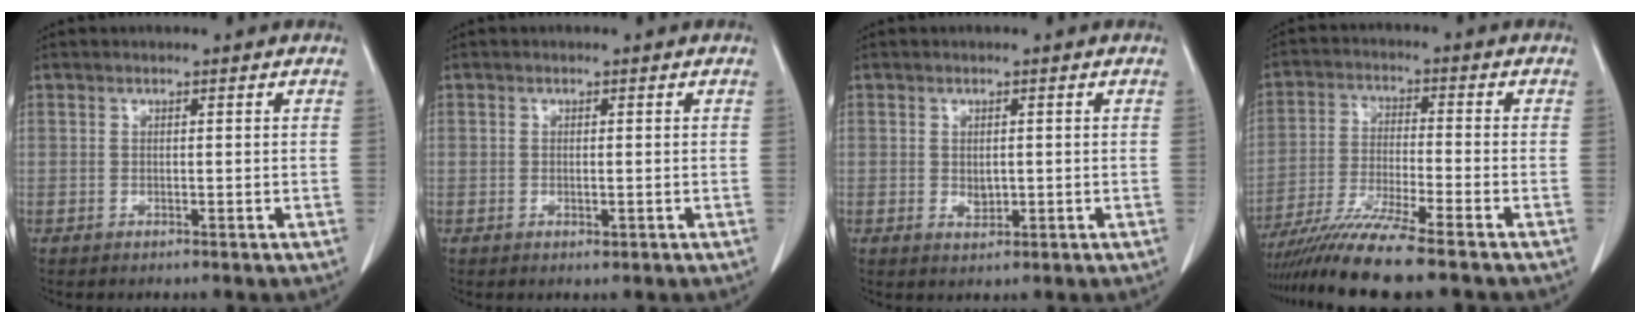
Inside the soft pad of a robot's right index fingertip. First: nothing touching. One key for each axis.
{"total": 0.9, "fx": 0.0, "fy": 0.6, "fz": 0.7, "tx": -0.013, "ty": -0.001, "tz": 0.005}
{"total": 1.7, "fx": 0.1, "fy": 1.2, "fz": 1.3, "tx": -0.018, "ty": -0.001, "tz": 0.008}
{"total": 11.1, "fx": -9.0, "fy": -1.1, "fz": 6.4, "tx": -0.109, "ty": -0.032, "tz": -0.157}